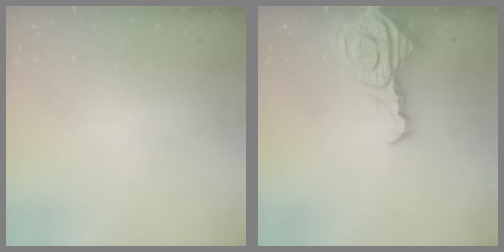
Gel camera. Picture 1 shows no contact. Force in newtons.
{"total": 13.6, "press": 13.5, "slide": 1.4}